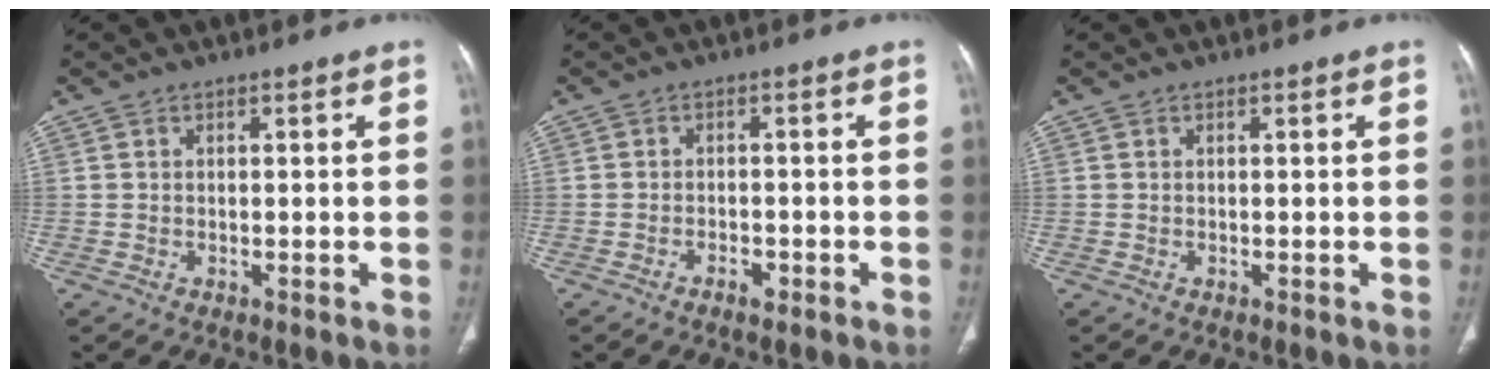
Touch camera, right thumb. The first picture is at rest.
{"total": 1.9, "force": [-1.4, 0.8, 1.1], "torque": [-0.022, 0.009, -0.023]}
{"total": 0.0}